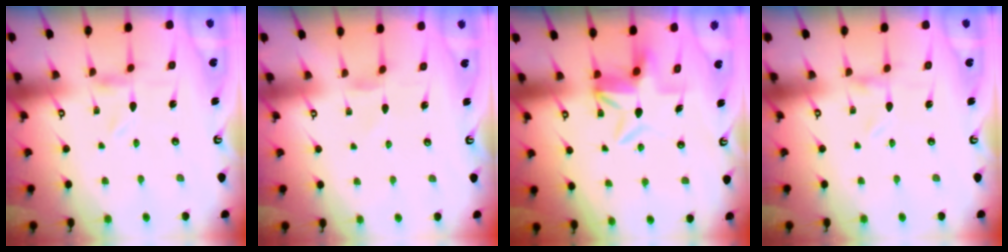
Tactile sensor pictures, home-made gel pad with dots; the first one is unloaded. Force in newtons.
{"total": 2.5, "press": 2.5, "slide": 0.5}
{"total": 5.8, "press": 5.6, "slide": 1.7}
{"total": 0.0}